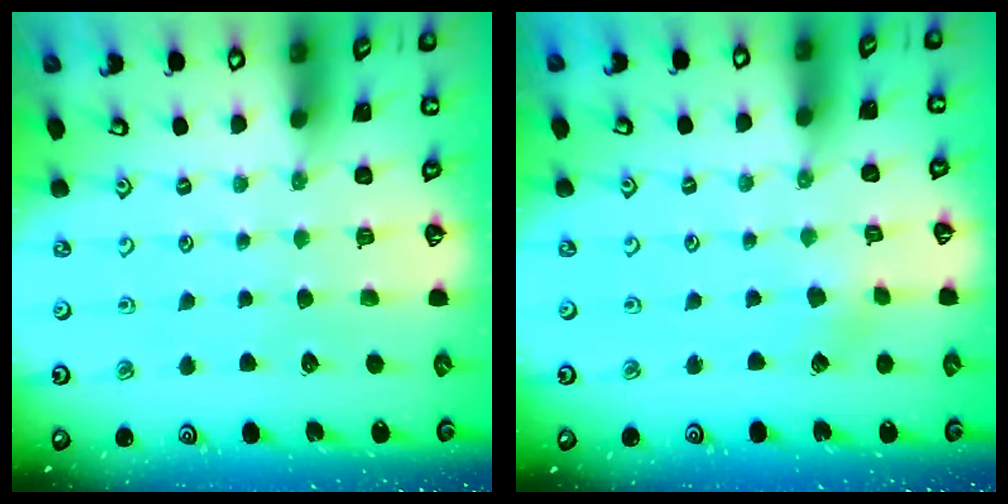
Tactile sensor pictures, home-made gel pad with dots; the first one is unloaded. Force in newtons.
{"total": 1.8, "press": 1.8, "slide": 0.3}